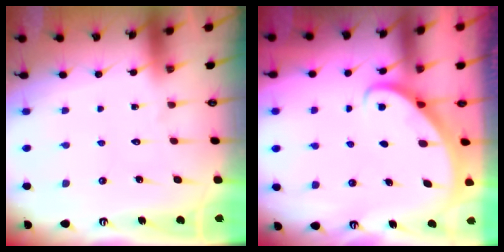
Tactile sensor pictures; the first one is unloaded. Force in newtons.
{"total": 2.8, "press": 2.8, "slide": 0.2}